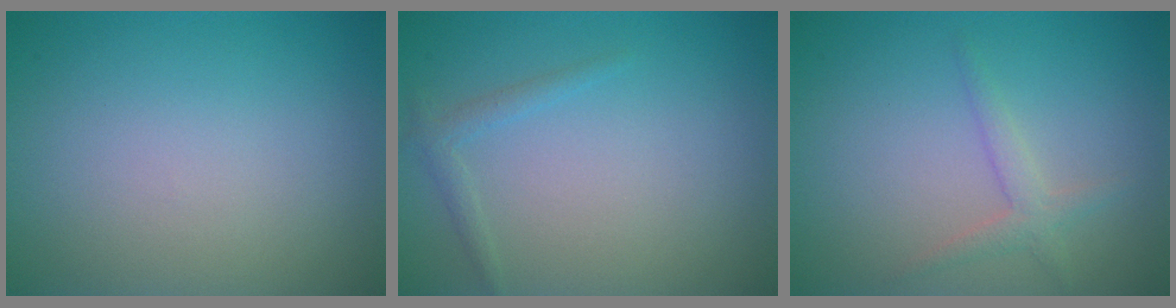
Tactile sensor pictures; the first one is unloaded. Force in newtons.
{"total": 1.2, "press": 1.2, "slide": 0.1}
{"total": 1.7, "press": 1.6, "slide": 0.1}